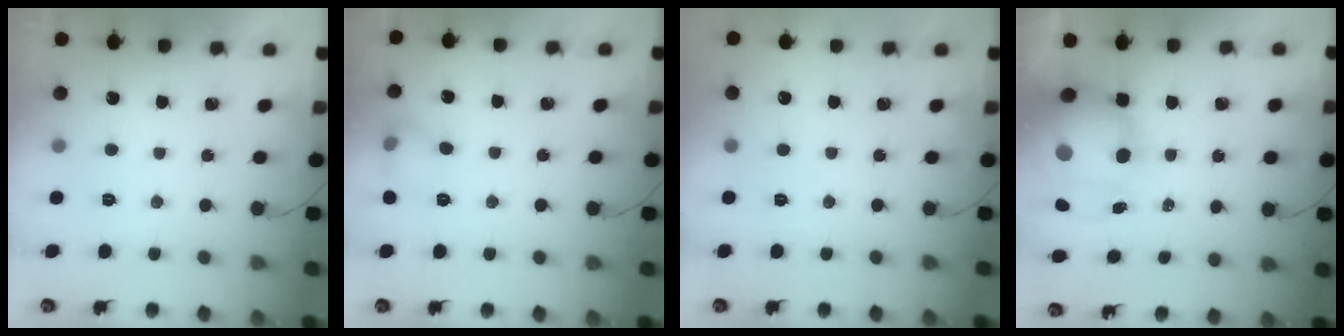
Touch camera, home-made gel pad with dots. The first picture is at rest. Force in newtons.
{"total": 7.3, "press": 7.2, "slide": 1.0}
{"total": 0.0}
{"total": 15.3, "press": 14.9, "slide": 3.8}